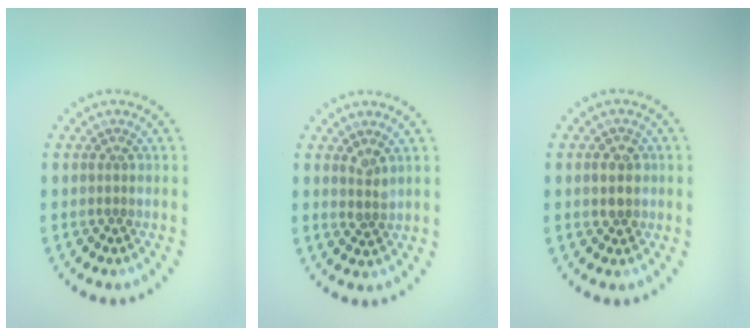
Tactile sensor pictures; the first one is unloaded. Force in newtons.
{"total": 1.3, "press": 1.1, "slide": 0.7}
{"total": 2.1, "press": 2.1, "slide": 0.5}